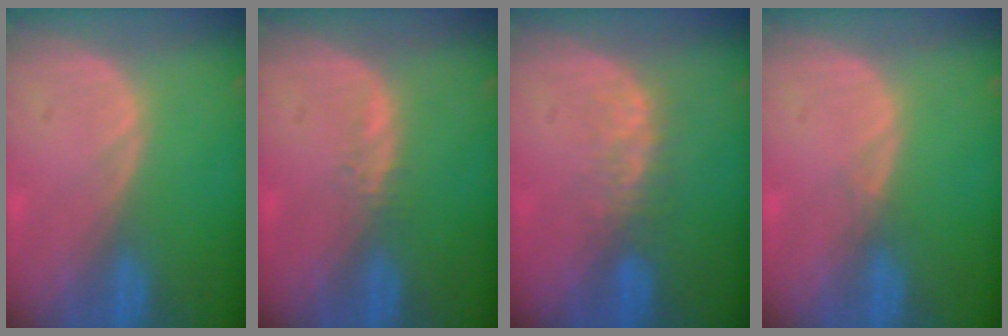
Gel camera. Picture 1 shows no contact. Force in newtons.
{"total": 1.1, "press": 1.0, "slide": 0.5}
{"total": 3.3, "press": 3.0, "slide": 1.4}
{"total": 0.6, "press": 0.6, "slide": 0.2}